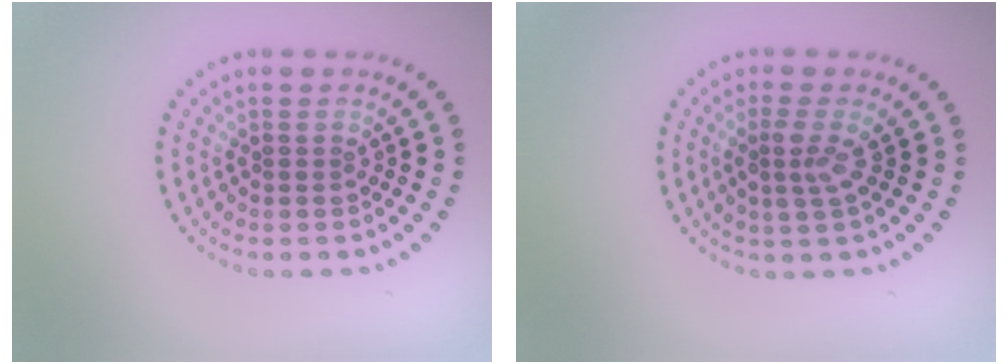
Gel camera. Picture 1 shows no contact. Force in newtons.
{"total": 2.1, "press": 1.7, "slide": 1.3}